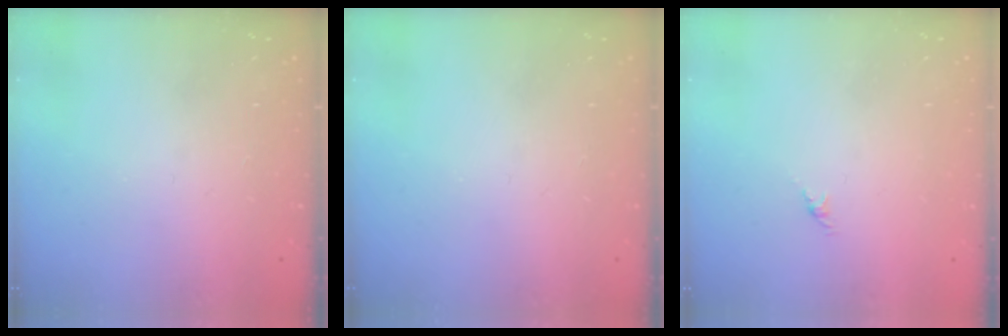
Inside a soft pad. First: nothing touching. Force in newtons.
{"total": 0.0}
{"total": 0.0}